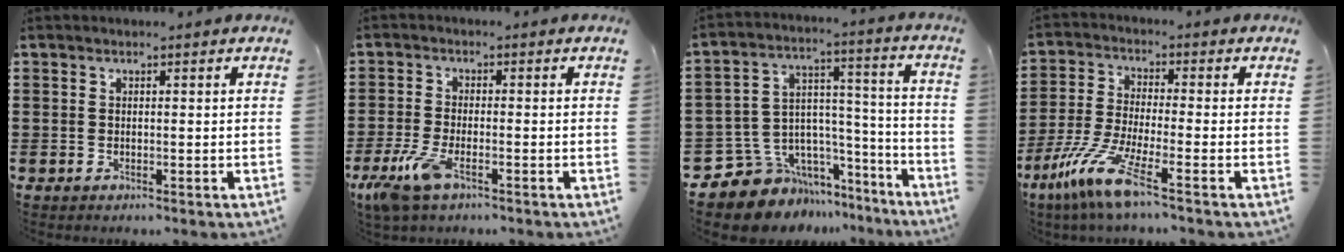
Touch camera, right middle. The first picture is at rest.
{"total": 5.6, "force": [-3.1, 1.7, 4.3], "torque": [-0.111, -0.016, -0.063]}
{"total": 9.0, "force": [-7.1, 5.5, 1.0], "torque": [-0.044, 0.003, -0.130]}
{"total": 8.9, "force": [-5.5, 0.8, 6.9], "torque": [-0.167, -0.022, -0.113]}